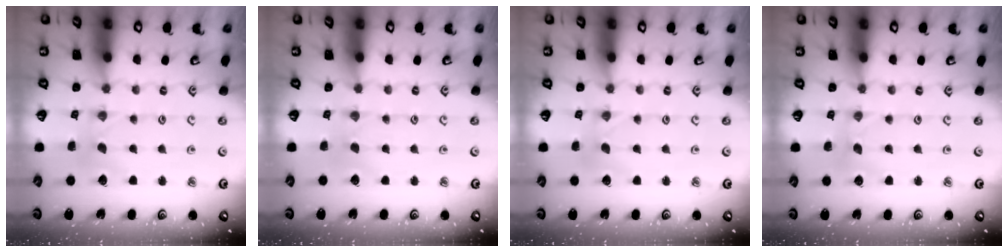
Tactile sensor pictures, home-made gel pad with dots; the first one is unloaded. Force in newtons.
{"total": 1.2, "press": 1.1, "slide": 0.2}
{"total": 0.0}
{"total": 0.0}